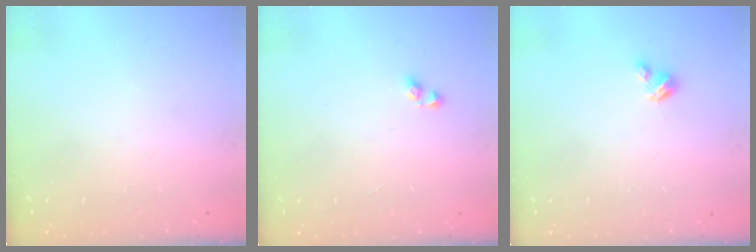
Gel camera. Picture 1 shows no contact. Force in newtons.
{"total": 2.9, "press": 2.9, "slide": 0.2}
{"total": 2.9, "press": 2.9, "slide": 0.3}